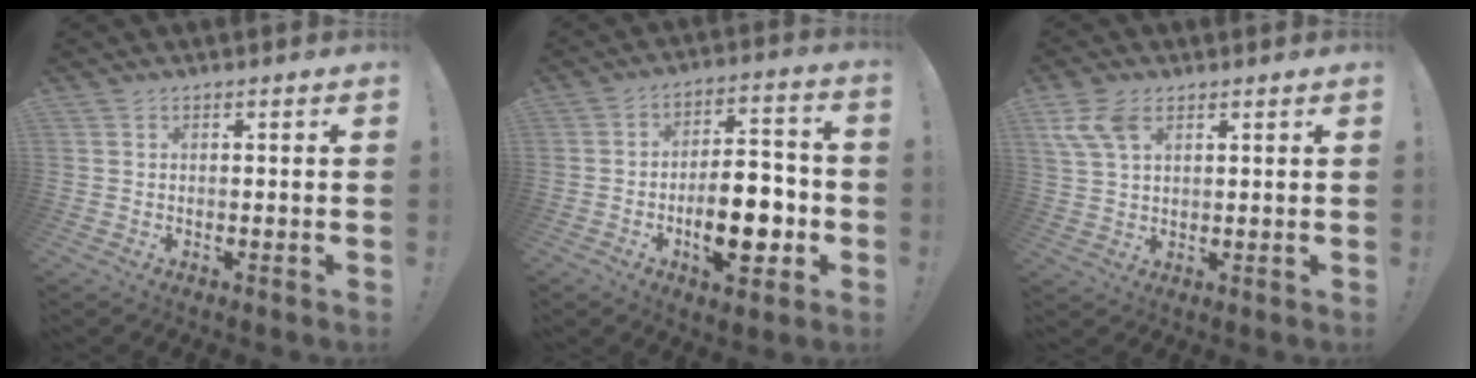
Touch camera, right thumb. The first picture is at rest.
{"total": 16.1, "force": [-4.8, 7.5, 13.4], "torque": [-0.199, 0.019, -0.077]}
{"total": 8.1, "force": [3.9, 4.8, 5.2], "torque": [-0.108, -0.001, 0.079]}